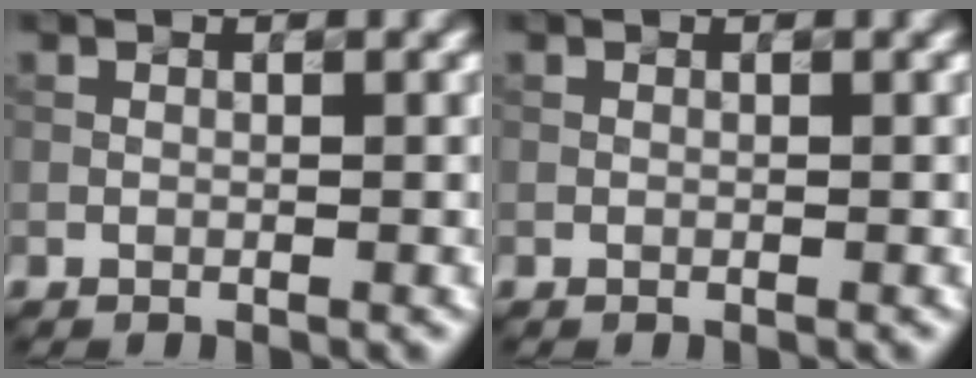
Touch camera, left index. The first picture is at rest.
{"total": 0.0}